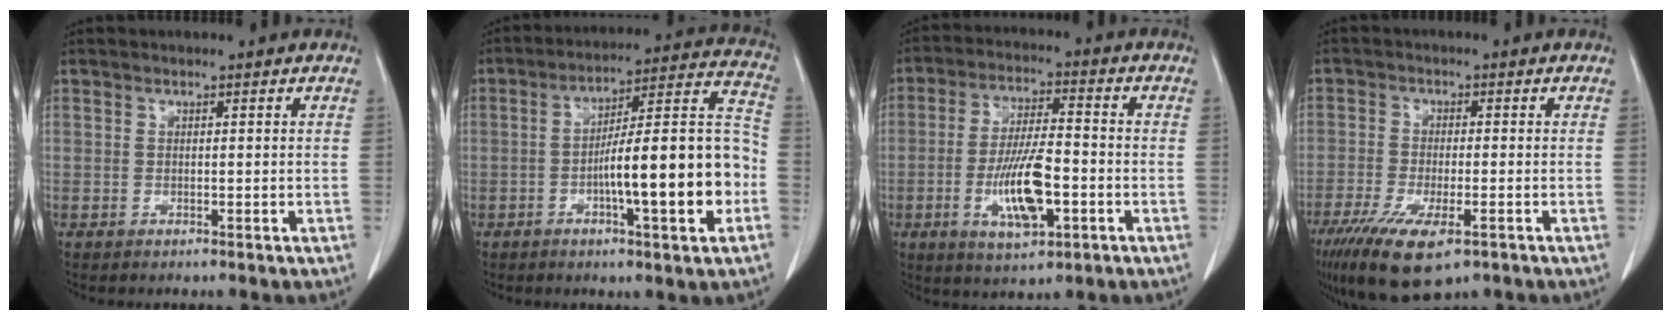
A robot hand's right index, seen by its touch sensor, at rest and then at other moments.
{"total": 17.3, "force": [-4.3, 1.9, 16.7], "torque": [-0.250, 0.020, -0.064]}
{"total": 10.8, "force": [-3.1, 2.9, 9.9], "torque": [-0.191, -0.002, -0.050]}
{"total": 11.6, "force": [-7.0, 3.4, 8.6], "torque": [-0.156, -0.028, -0.112]}